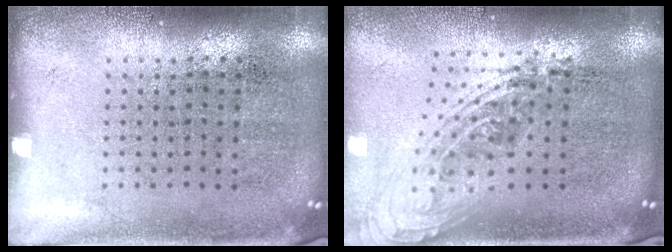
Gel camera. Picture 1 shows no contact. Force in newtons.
{"total": 2.1, "press": 1.6, "slide": 1.4}